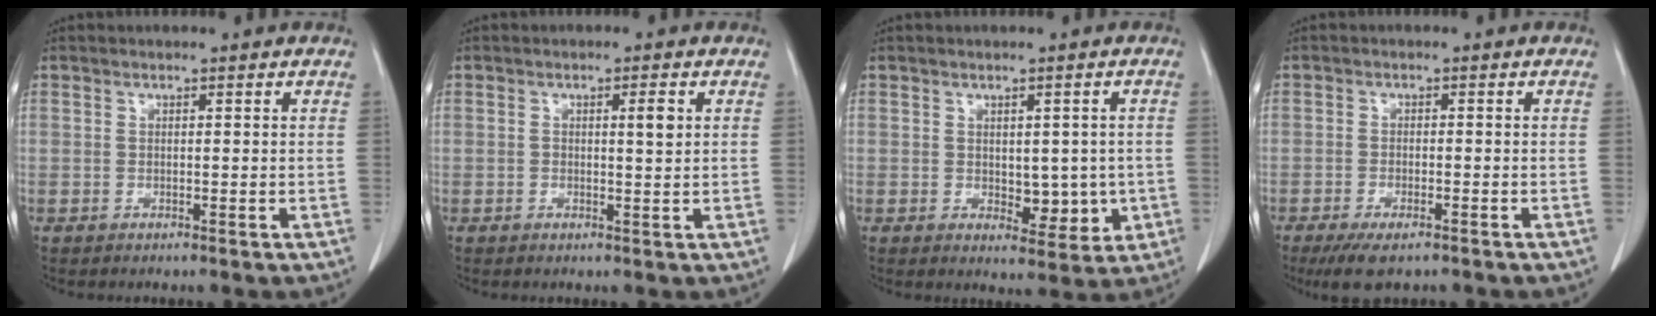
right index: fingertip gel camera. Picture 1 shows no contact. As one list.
[{"total": 2.0, "force": [0.6, 0.2, 1.8], "torque": [-0.028, 0.003, 0.010]}, {"total": 5.2, "force": [-0.4, 3.0, 4.3], "torque": [-0.045, -0.002, 0.009]}, {"total": 5.8, "force": [-4.1, 1.7, 3.6], "torque": [-0.061, -0.011, -0.066]}]